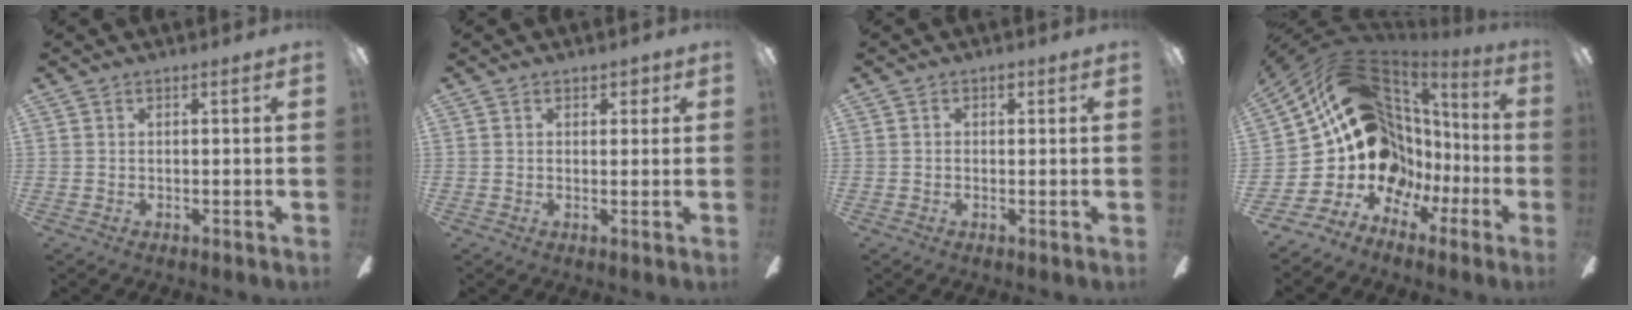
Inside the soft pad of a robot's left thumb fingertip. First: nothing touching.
{"total": 2.2, "force": [0.8, 1.9, 0.9], "torque": [-0.003, 0.002, 0.011]}
{"total": 1.6, "force": [0.0, 1.2, 0.9], "torque": [-0.012, 0.005, -0.003]}
{"total": 19.8, "force": [5.7, 15.6, 10.9], "torque": [-0.203, -0.065, 0.142]}